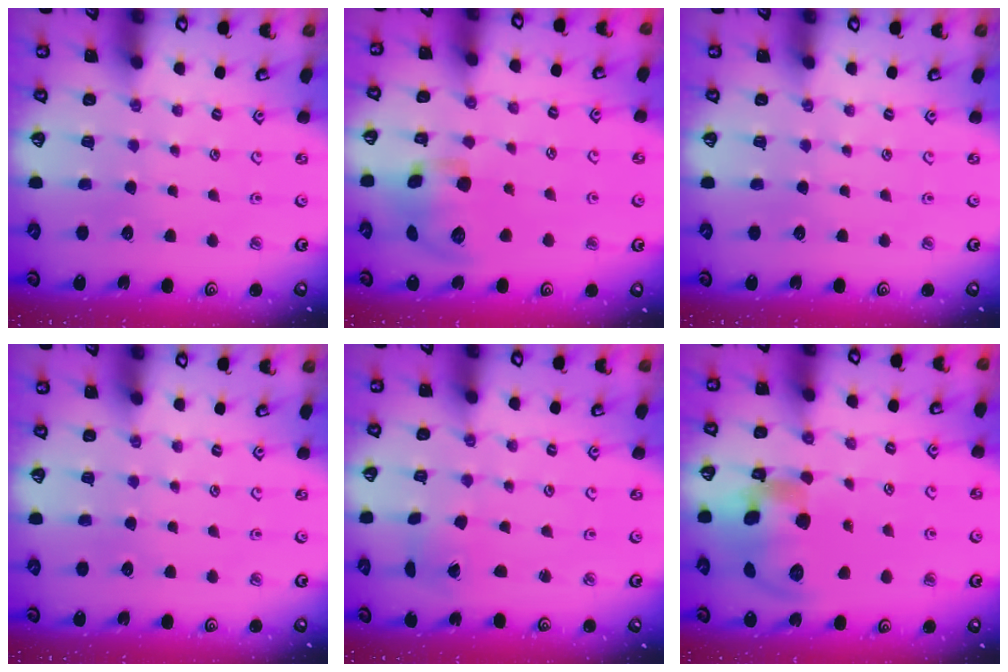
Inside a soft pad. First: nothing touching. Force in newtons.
{"total": 13.4, "press": 13.2, "slide": 2.0}
{"total": 0.0}
{"total": 0.0}
{"total": 1.2, "press": 1.2, "slide": 0.2}
{"total": 16.8, "press": 16.6, "slide": 2.8}